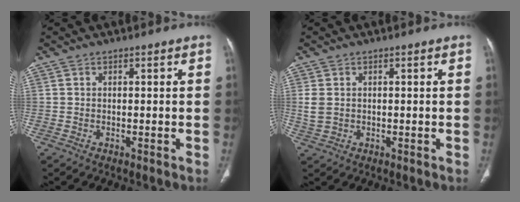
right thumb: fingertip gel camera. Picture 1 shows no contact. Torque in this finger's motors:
{"motor_torque": [-0.28, -0.38, 0.30, -0.12, 0.02]}